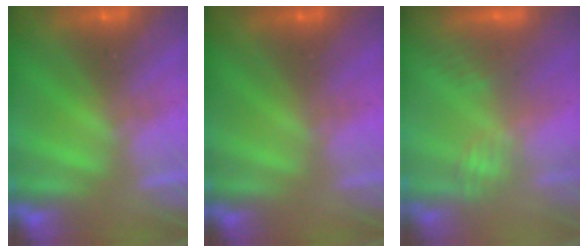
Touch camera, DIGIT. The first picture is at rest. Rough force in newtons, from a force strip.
{"total": 2.4}
{"total": 2.9}